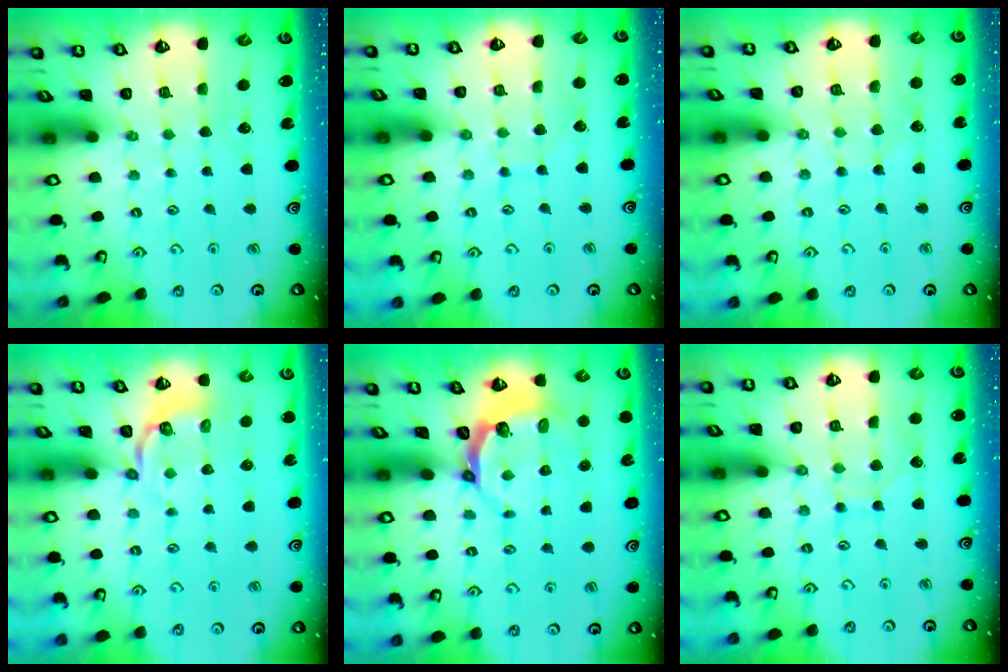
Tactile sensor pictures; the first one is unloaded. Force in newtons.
{"total": 4.3, "press": 4.3, "slide": 0.3}
{"total": 6.0, "press": 6.0, "slide": 0.6}
{"total": 3.8, "press": 2.8, "slide": 2.5}
{"total": 4.7, "press": 3.7, "slide": 2.8}
{"total": 5.6, "press": 5.6, "slide": 0.5}